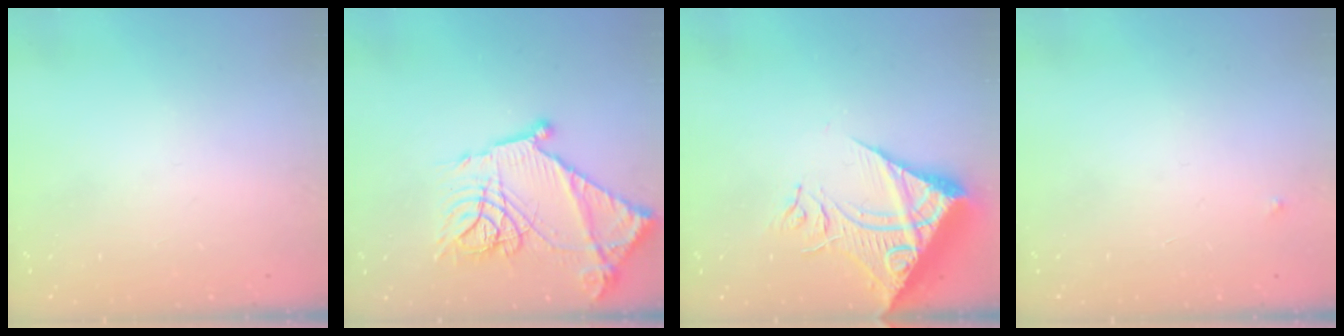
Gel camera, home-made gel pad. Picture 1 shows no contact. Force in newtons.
{"total": 21.3, "press": 21.2, "slide": 1.6}
{"total": 14.2, "press": 14.1, "slide": 1.9}
{"total": 2.5, "press": 2.4, "slide": 0.4}